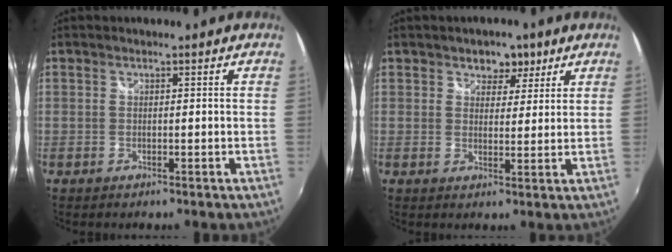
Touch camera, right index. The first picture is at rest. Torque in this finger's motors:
{"motor_torque": [0.01, 0.03, 0.04, 0.02]}